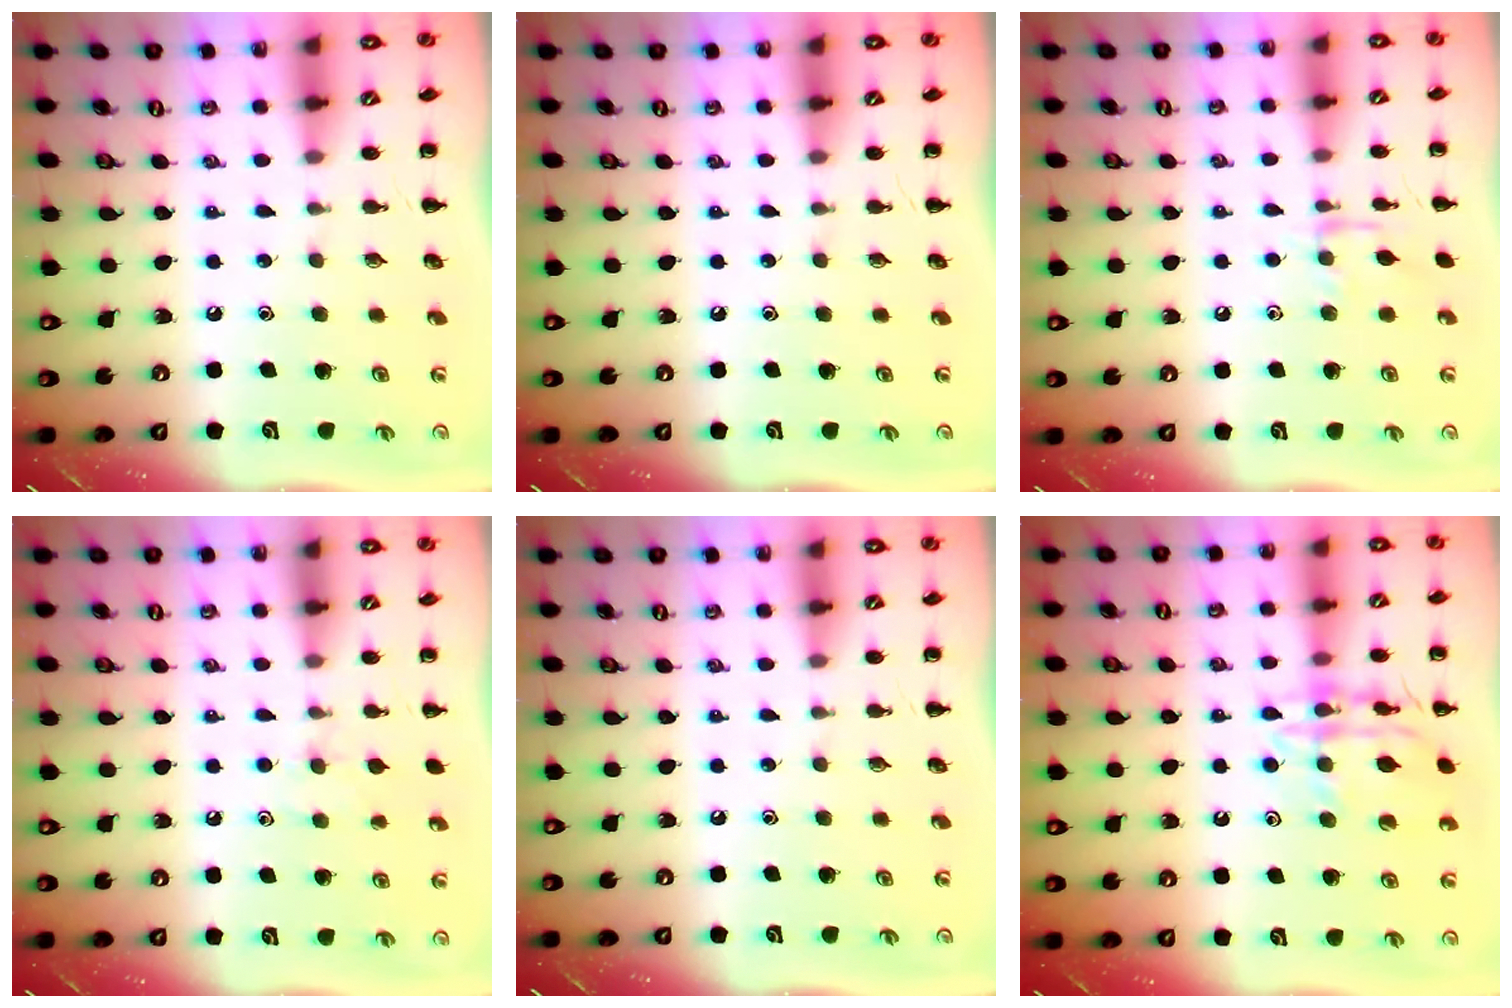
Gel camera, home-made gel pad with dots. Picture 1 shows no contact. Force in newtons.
{"total": 0.0}
{"total": 7.5, "press": 7.4, "slide": 1.0}
{"total": 6.5, "press": 6.2, "slide": 1.9}
{"total": 0.0}
{"total": 13.5, "press": 13.4, "slide": 1.1}